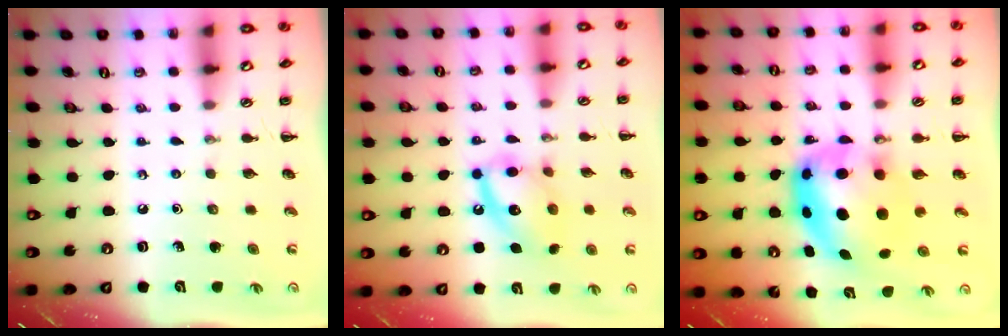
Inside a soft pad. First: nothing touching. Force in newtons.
{"total": 13.2, "press": 13.1, "slide": 1.3}
{"total": 8.6, "press": 8.4, "slide": 1.9}